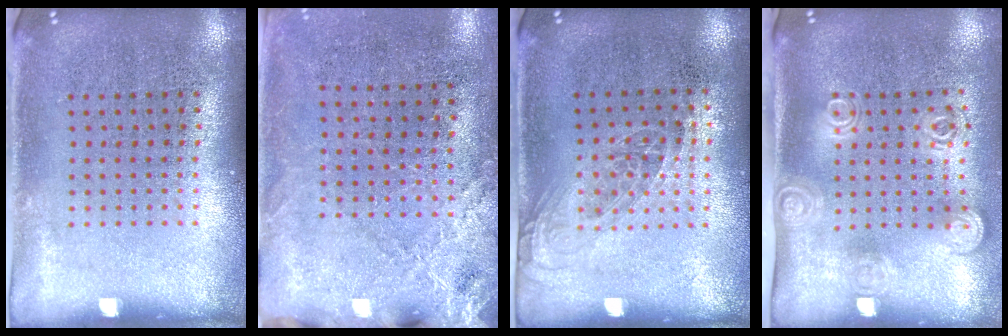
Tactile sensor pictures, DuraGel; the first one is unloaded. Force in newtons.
{"total": 2.6, "press": 2.3, "slide": 1.1}
{"total": 1.1, "press": 0.9, "slide": 0.5}
{"total": 1.8, "press": 1.3, "slide": 1.3}